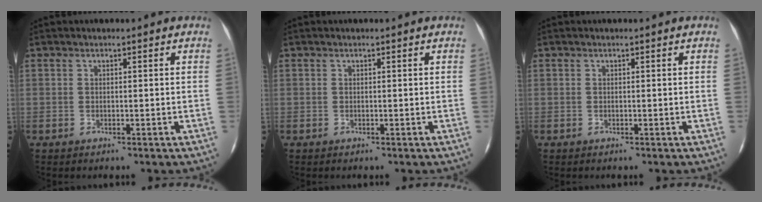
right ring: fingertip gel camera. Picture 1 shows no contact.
{"total": 0.0}
{"total": 0.0}